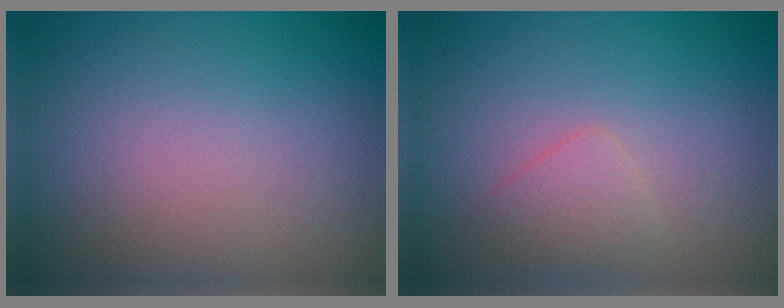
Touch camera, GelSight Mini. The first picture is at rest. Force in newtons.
{"total": 1.6, "press": 1.6, "slide": 0.1}